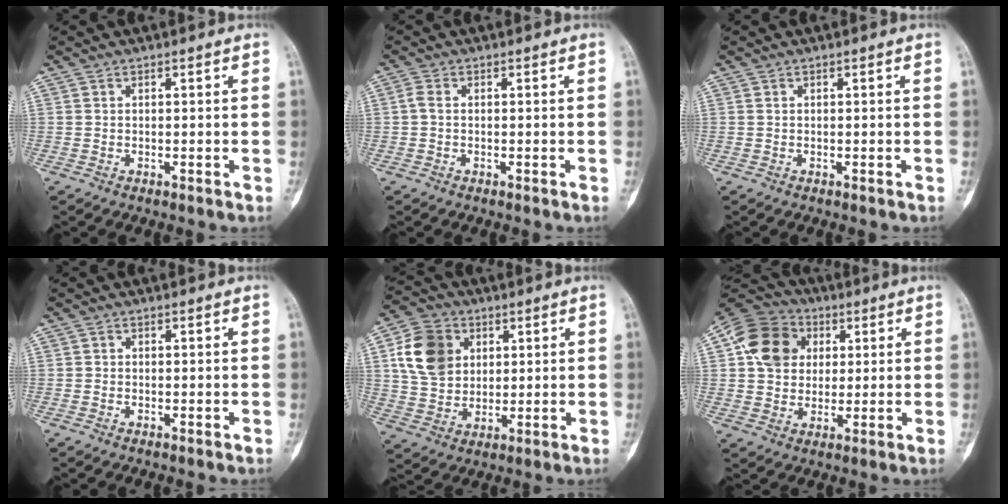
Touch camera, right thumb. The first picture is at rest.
{"total": 1.5, "force": [-0.1, 0.9, 1.2], "torque": [-0.027, 0.001, -0.005]}
{"total": 0.0}
{"total": 0.0}
{"total": 12.2, "force": [3.5, 9.6, 6.6], "torque": [-0.101, -0.002, 0.063]}
{"total": 13.4, "force": [3.2, 11.0, 6.8], "torque": [-0.102, 0.005, 0.048]}